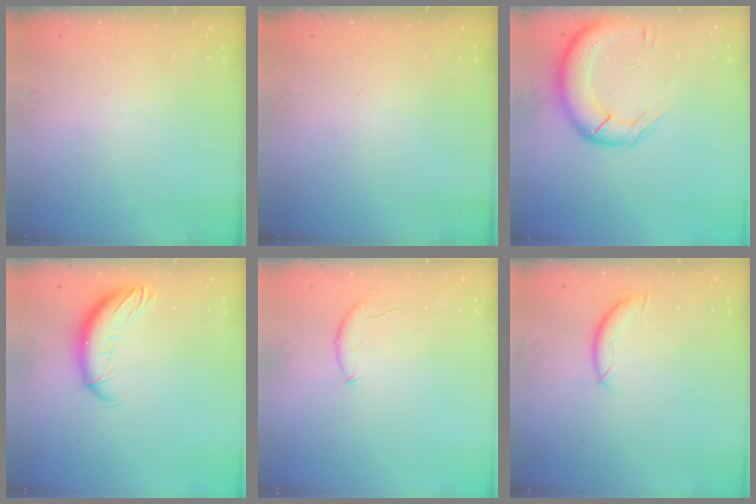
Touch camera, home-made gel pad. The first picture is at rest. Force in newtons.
{"total": 0.0}
{"total": 14.4, "press": 14.0, "slide": 3.5}
{"total": 11.2, "press": 11.1, "slide": 1.7}
{"total": 6.5, "press": 6.4, "slide": 0.8}
{"total": 7.8, "press": 7.8, "slide": 0.5}